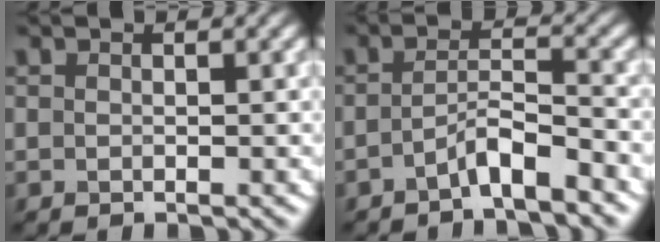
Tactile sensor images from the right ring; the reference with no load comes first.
{"total": 3.0, "force": [-2.1, 0.3, 2.1], "torque": [-0.037, 0.011, -0.045]}